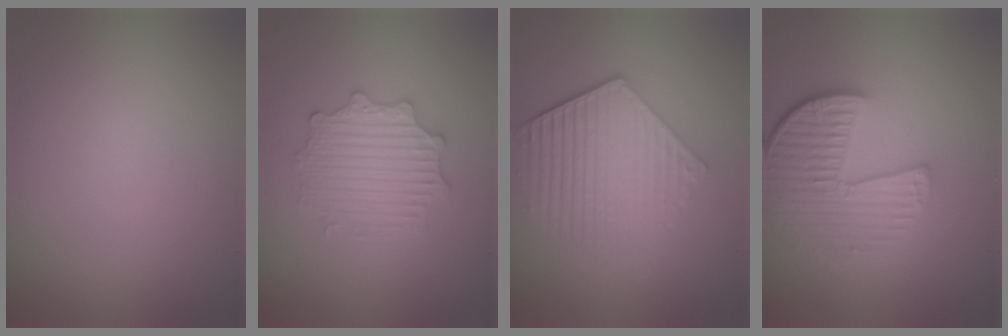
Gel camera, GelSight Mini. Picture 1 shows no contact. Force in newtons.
{"total": 3.3, "press": 3.3, "slide": 0.6}
{"total": 6.4, "press": 4.6, "slide": 4.4}
{"total": 5.8, "press": 4.1, "slide": 4.0}